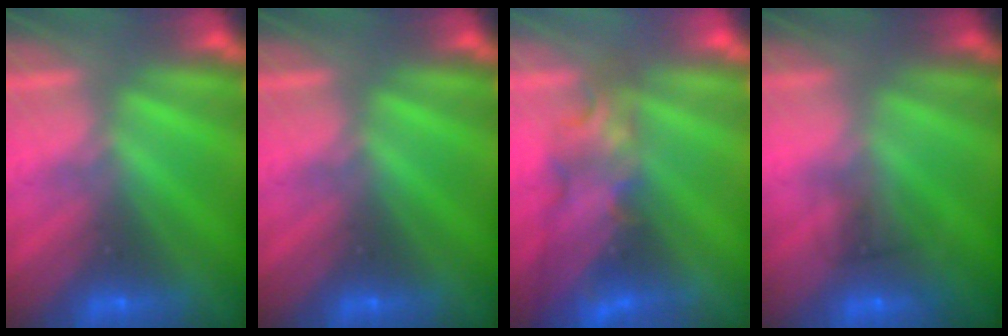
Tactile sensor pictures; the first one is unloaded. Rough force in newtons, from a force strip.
{"total": 0.0}
{"total": 3.7}
{"total": 1.6}